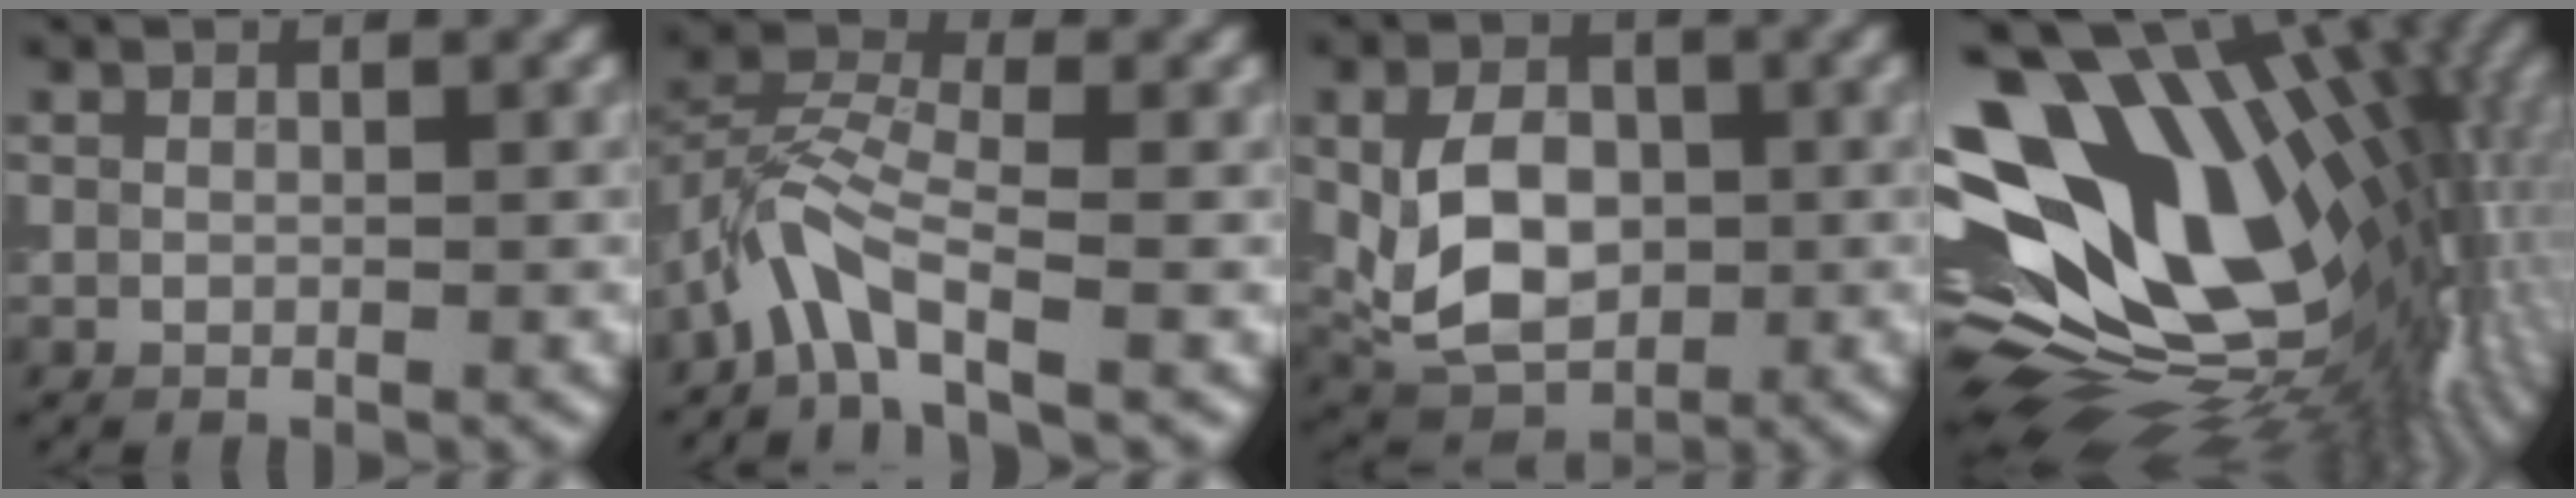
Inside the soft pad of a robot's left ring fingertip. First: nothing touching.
{"total": 4.6, "force": [-2.6, 1.8, 3.2], "torque": [-0.063, 0.011, -0.060]}
{"total": 7.2, "force": [-0.1, 4.9, 5.2], "torque": [-0.100, -0.003, -0.001]}
{"total": 19.8, "force": [3.5, 12.0, 15.3], "torque": [-0.253, -0.015, 0.075]}